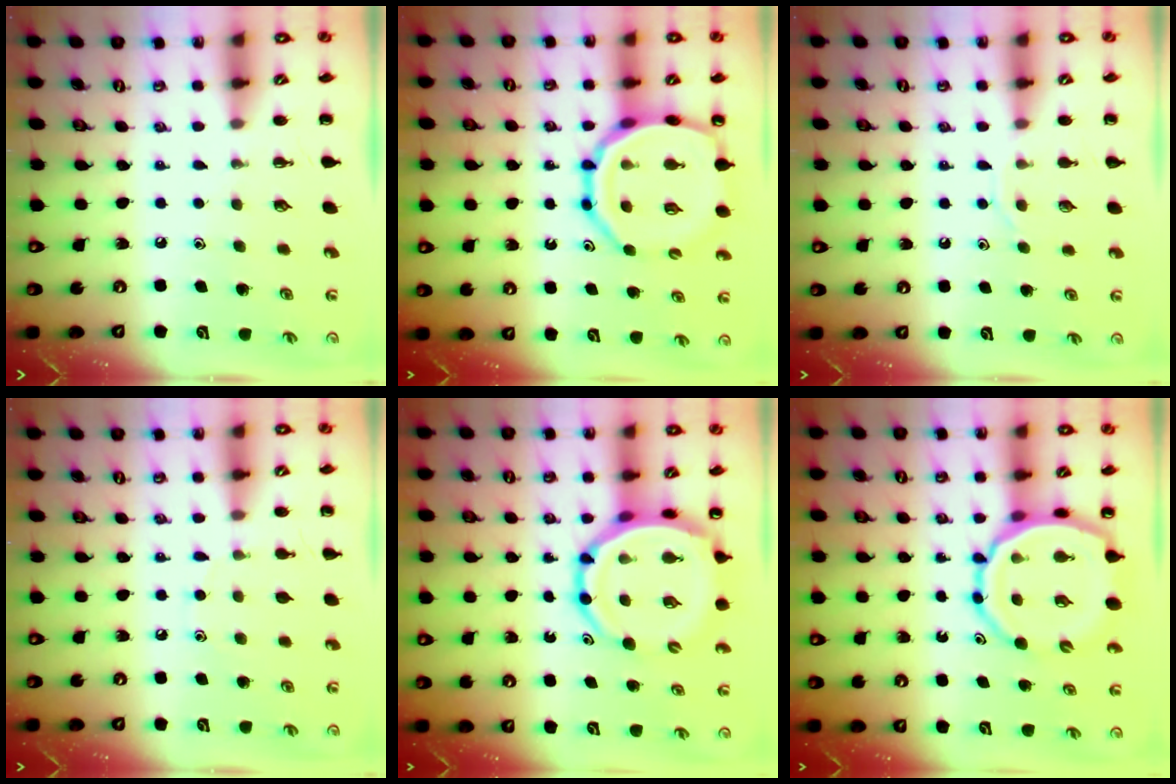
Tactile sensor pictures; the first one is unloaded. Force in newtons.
{"total": 18.4, "press": 18.2, "slide": 2.8}
{"total": 7.2, "press": 7.1, "slide": 1.1}
{"total": 6.6, "press": 6.4, "slide": 1.8}
{"total": 14.1, "press": 13.5, "slide": 4.0}
{"total": 13.8, "press": 13.2, "slide": 3.9}